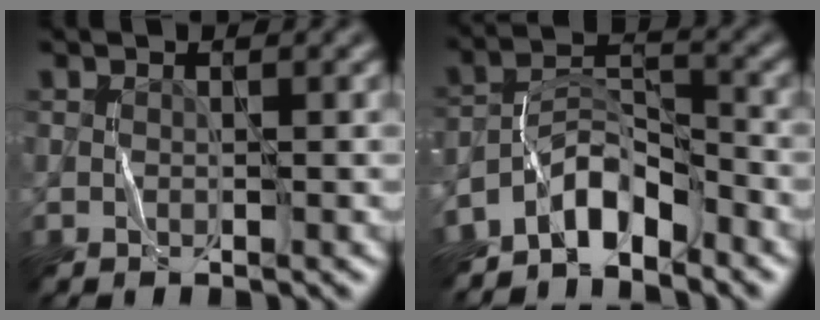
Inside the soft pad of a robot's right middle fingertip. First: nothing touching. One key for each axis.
{"total": 5.1, "fx": -4.1, "fy": 2.0, "fz": 2.4, "tx": -0.030, "ty": 0.010, "tz": -0.085}